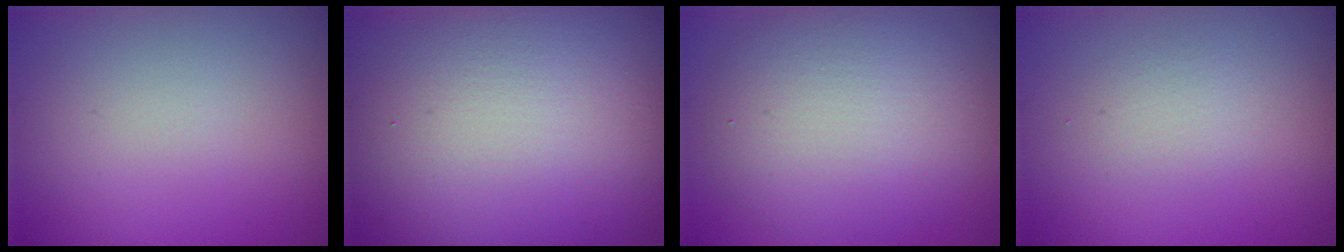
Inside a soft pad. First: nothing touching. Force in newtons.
{"total": 19.9, "press": 19.9, "slide": 1.1}
{"total": 6.7, "press": 6.7, "slide": 0.3}
{"total": 1.4, "press": 1.4, "slide": 0.1}